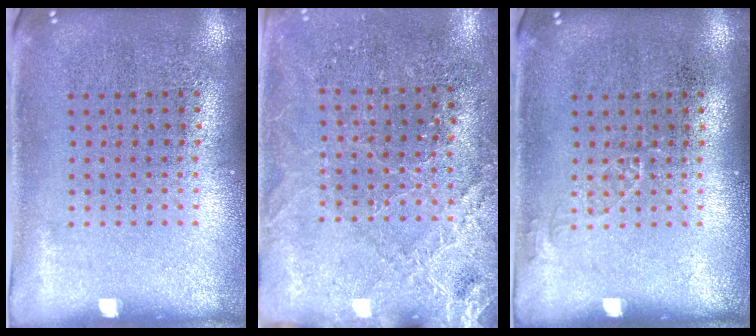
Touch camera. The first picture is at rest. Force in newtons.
{"total": 2.7, "press": 2.7, "slide": 0.3}
{"total": 0.7, "press": 0.7, "slide": 0.1}